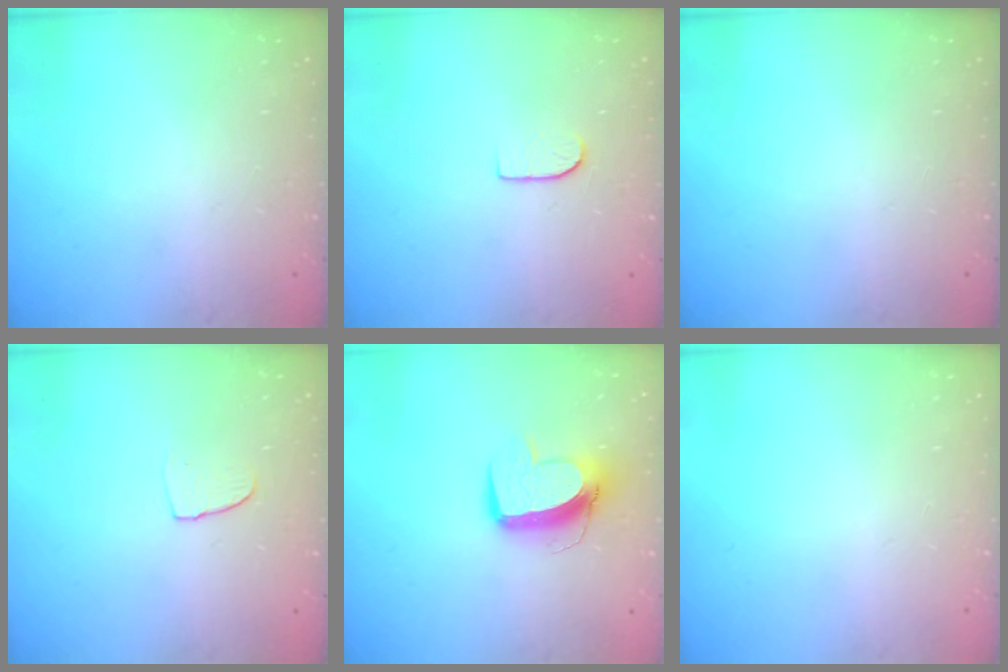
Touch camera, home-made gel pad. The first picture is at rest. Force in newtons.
{"total": 5.5, "press": 5.5, "slide": 0.6}
{"total": 0.0}
{"total": 5.0, "press": 4.9, "slide": 0.5}
{"total": 11.1, "press": 11.0, "slide": 1.4}
{"total": 0.0}